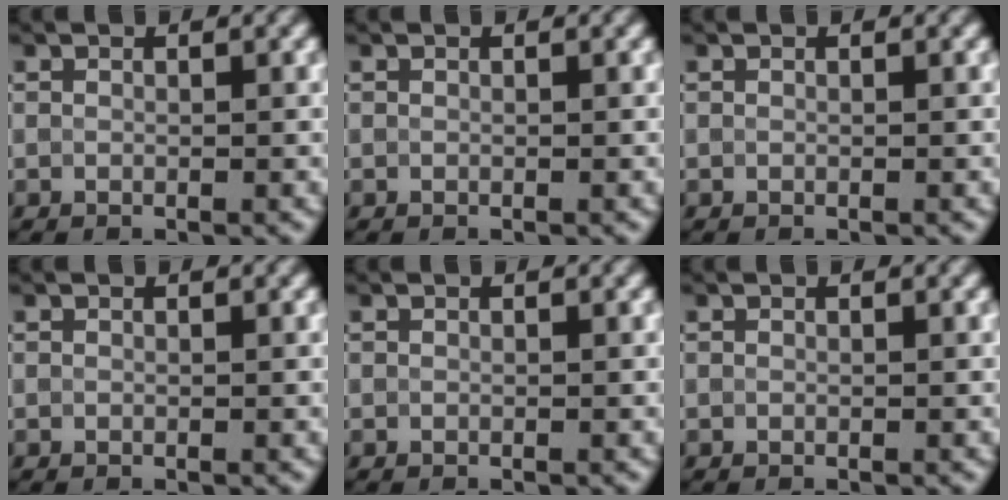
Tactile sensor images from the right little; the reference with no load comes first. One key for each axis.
{"total": 0.0}
{"total": 0.0}
{"total": 0.0}
{"total": 0.0}
{"total": 0.0}